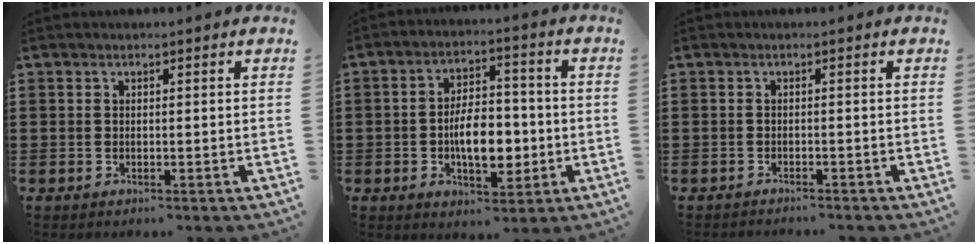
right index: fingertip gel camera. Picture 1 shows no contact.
{"total": 8.1, "force": [-1.6, 4.4, 6.6], "torque": [-0.092, -0.003, -0.035]}
{"total": 1.0, "force": [-1.0, -0.2, 0.0], "torque": [-0.004, -0.003, -0.019]}